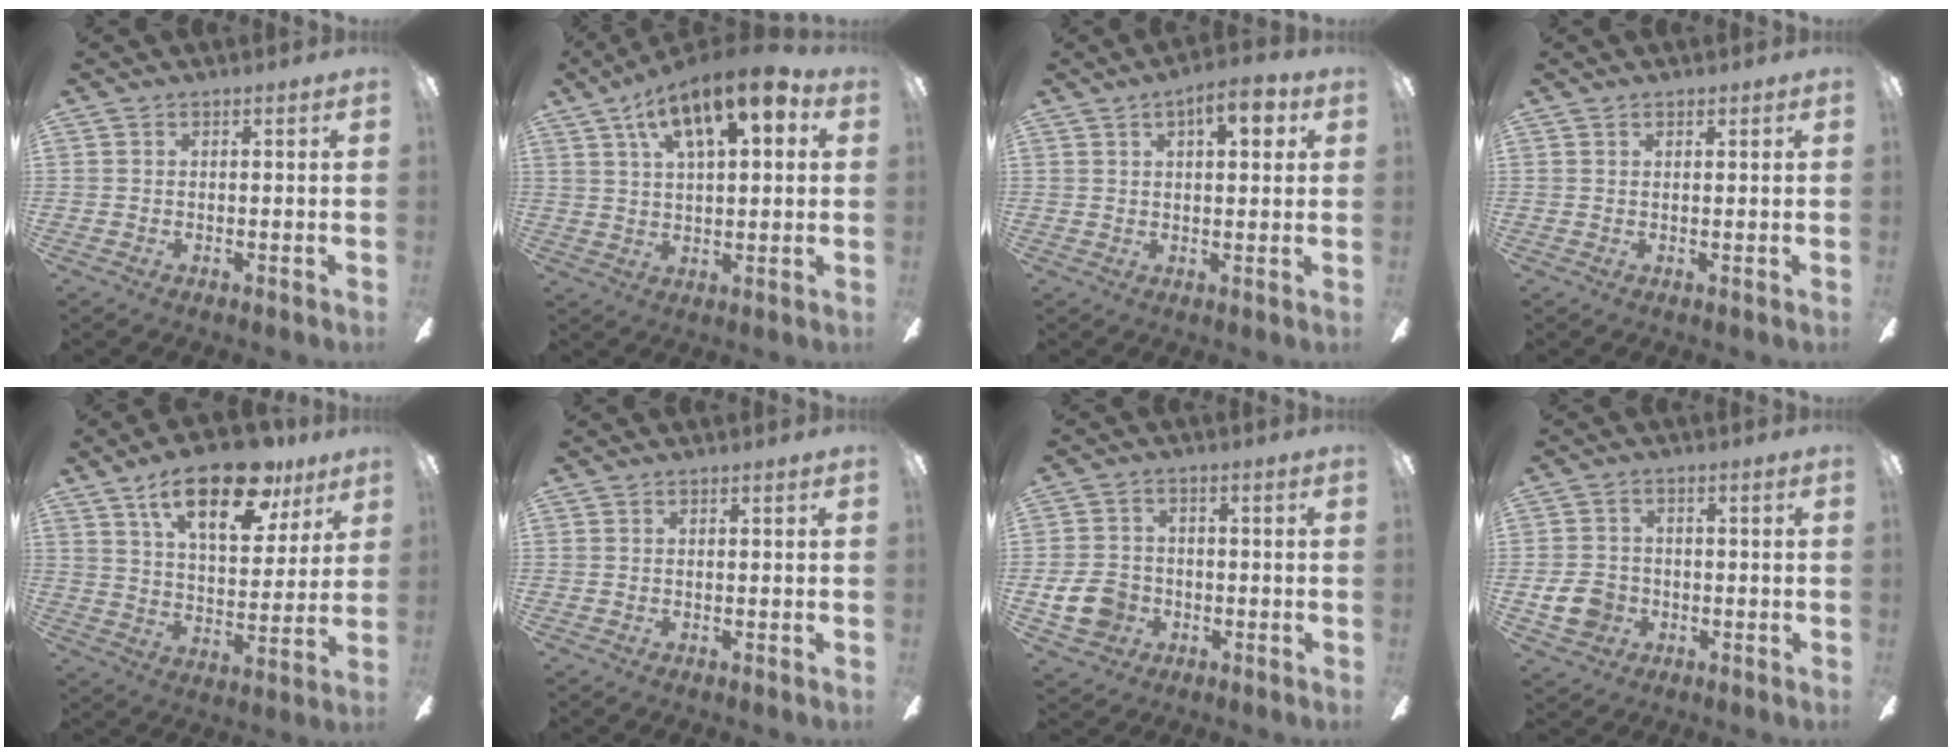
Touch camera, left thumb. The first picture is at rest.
{"total": 15.3, "force": [7.8, 5.8, 11.8], "torque": [-0.182, -0.026, 0.129]}
{"total": 7.2, "force": [3.4, 2.8, 5.7], "torque": [-0.075, -0.007, 0.050]}
{"total": 0.8, "force": [0.6, 0.4, 0.2], "torque": [-0.004, 0.001, 0.012]}
{"total": 20.7, "force": [12.6, 9.0, 13.7], "torque": [-0.206, -0.060, 0.207]}
{"total": 0.0}
{"total": 8.7, "force": [-2.4, 7.2, 4.3], "torque": [-0.098, 0.022, -0.044]}
{"total": 7.4, "force": [-1.8, 6.2, 3.5], "torque": [-0.071, 0.012, -0.033]}